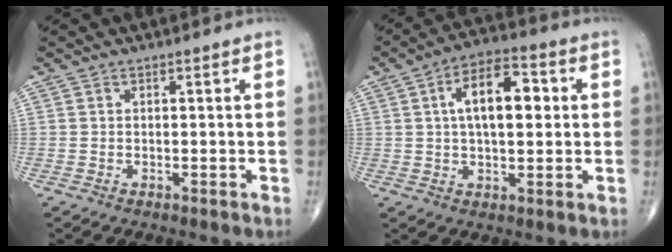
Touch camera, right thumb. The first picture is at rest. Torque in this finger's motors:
{"motor_torque": [0.63, 2.66, 1.30, 0.27, 0.10]}